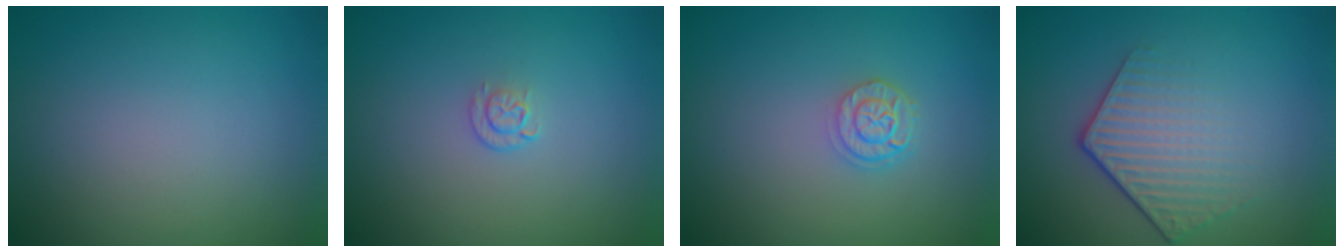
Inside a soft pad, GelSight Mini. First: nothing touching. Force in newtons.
{"total": 1.1, "press": 0.6, "slide": 0.9}
{"total": 2.4, "press": 2.0, "slide": 1.3}
{"total": 4.2, "press": 2.9, "slide": 3.0}